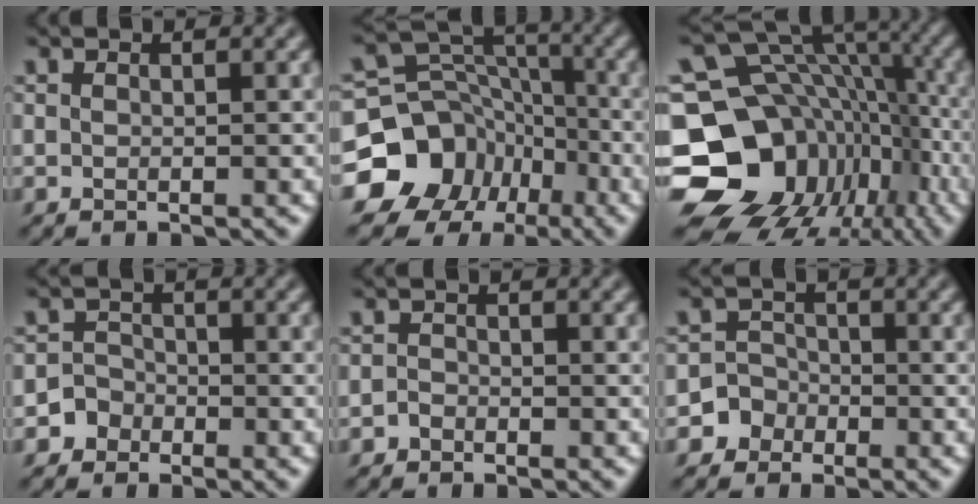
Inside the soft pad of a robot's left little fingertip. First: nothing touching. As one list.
[{"total": 13.4, "force": [-6.9, 11.0, 3.3], "torque": [-0.079, -0.013, -0.142]}, {"total": 17.7, "force": [-5.2, 14.1, 9.5], "torque": [-0.184, -0.004, -0.068]}, {"total": 2.6, "force": [-1.5, 2.1, -0.1], "torque": [0.029, 0.005, -0.034]}, {"total": 0.9, "force": [-0.7, 0.6, 0.0], "torque": [0.003, 0.001, -0.015]}, {"total": 3.7, "force": [-1.9, 3.2, -0.1], "torque": [0.037, 0.004, -0.046]}]